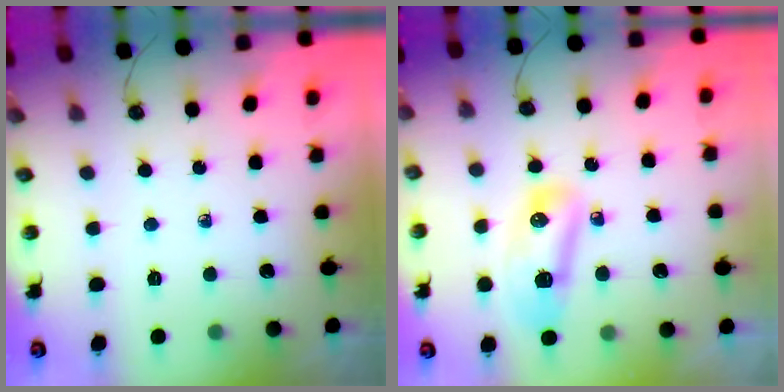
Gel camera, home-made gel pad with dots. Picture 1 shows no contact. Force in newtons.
{"total": 17.6, "press": 12.4, "slide": 12.5}